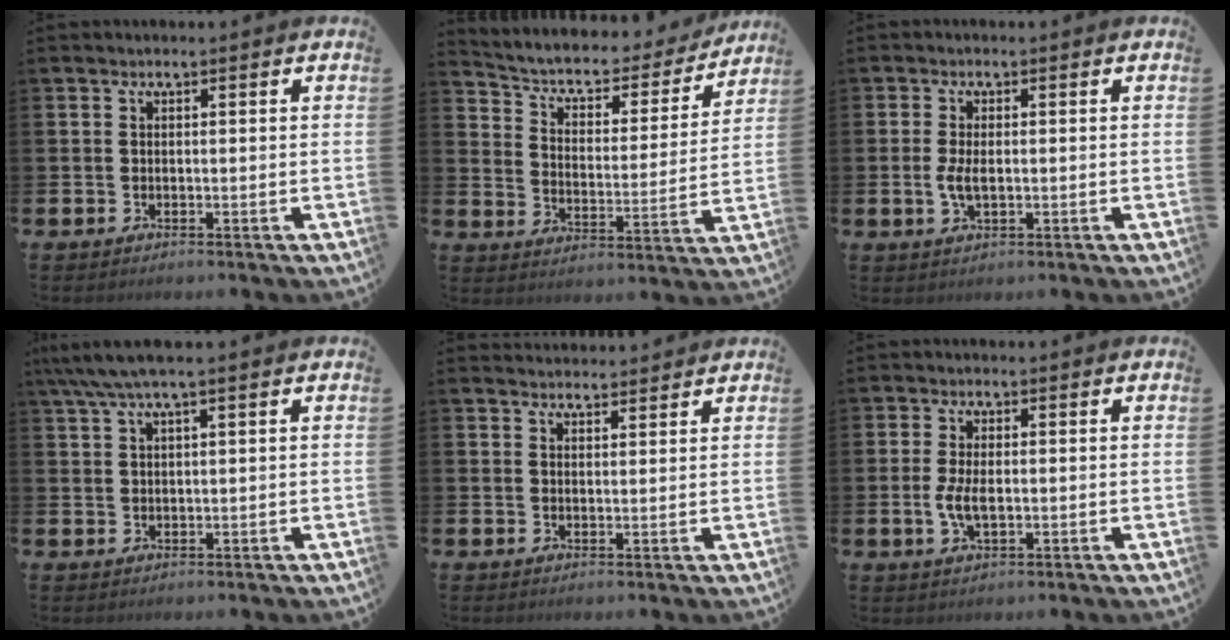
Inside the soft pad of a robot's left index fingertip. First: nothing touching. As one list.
[{"total": 5.4, "force": [4.7, 2.2, 1.6], "torque": [-0.050, -0.041, 0.069]}, {"total": 2.9, "force": [-0.1, 1.4, 2.6], "torque": [-0.049, 0.004, -0.004]}, {"total": 3.5, "force": [2.3, 0.3, 2.6], "torque": [-0.052, 0.000, 0.041]}, {"total": 2.2, "force": [2.2, 0.4, -0.1], "torque": [0.009, -0.016, 0.038]}, {"total": 3.6, "force": [-0.3, 1.7, 3.2], "torque": [-0.067, 0.001, -0.008]}]